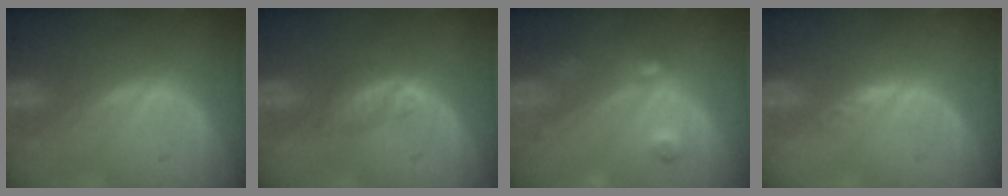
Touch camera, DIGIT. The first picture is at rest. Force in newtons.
{"total": 2.2, "press": 1.9, "slide": 1.0}
{"total": 4.0, "press": 3.5, "slide": 1.9}
{"total": 1.4, "press": 1.1, "slide": 0.8}